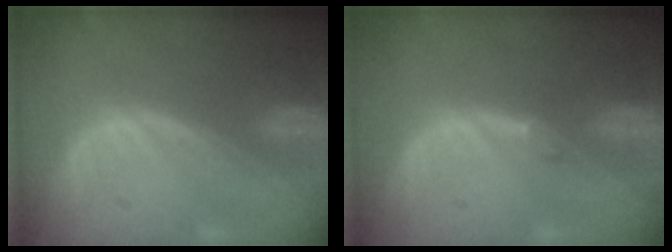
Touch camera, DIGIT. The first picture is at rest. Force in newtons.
{"total": 0.9, "press": 0.9, "slide": 0.3}